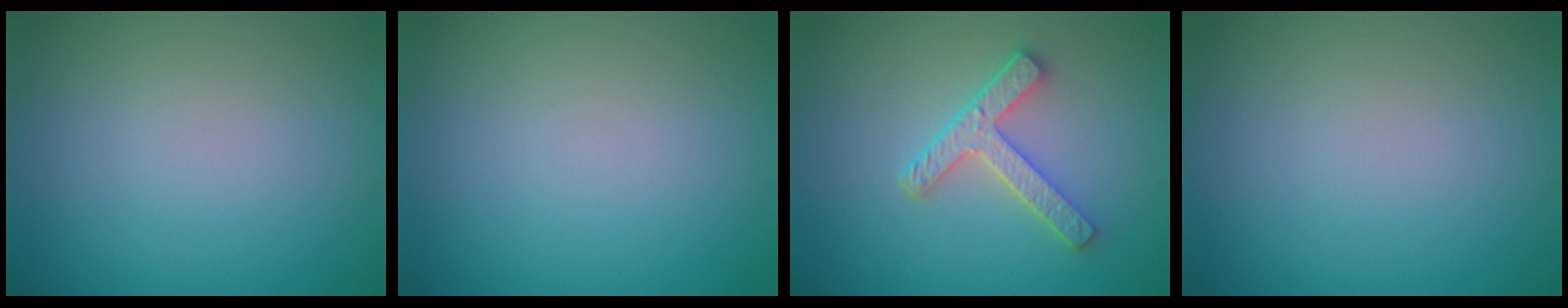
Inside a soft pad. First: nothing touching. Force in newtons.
{"total": 0.0}
{"total": 3.4, "press": 3.0, "slide": 1.6}
{"total": 0.0}